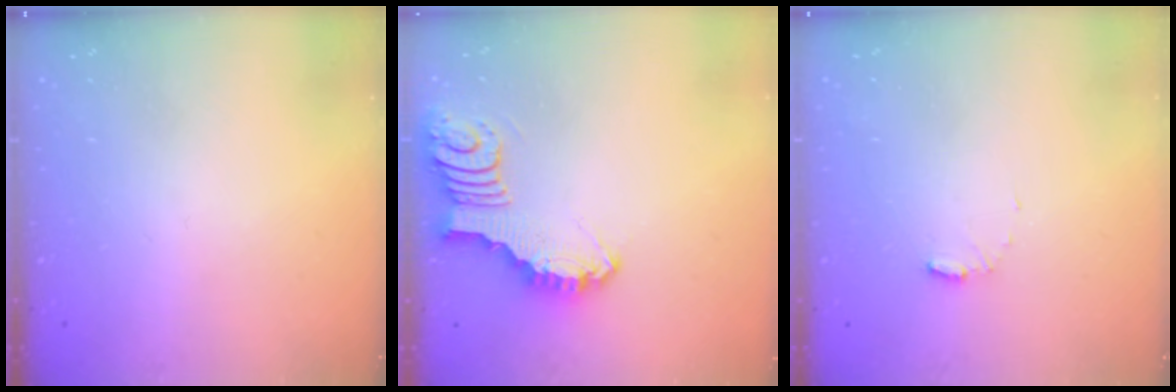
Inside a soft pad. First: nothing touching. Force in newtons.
{"total": 3.6, "press": 3.6, "slide": 0.1}
{"total": 6.0, "press": 6.0, "slide": 0.5}